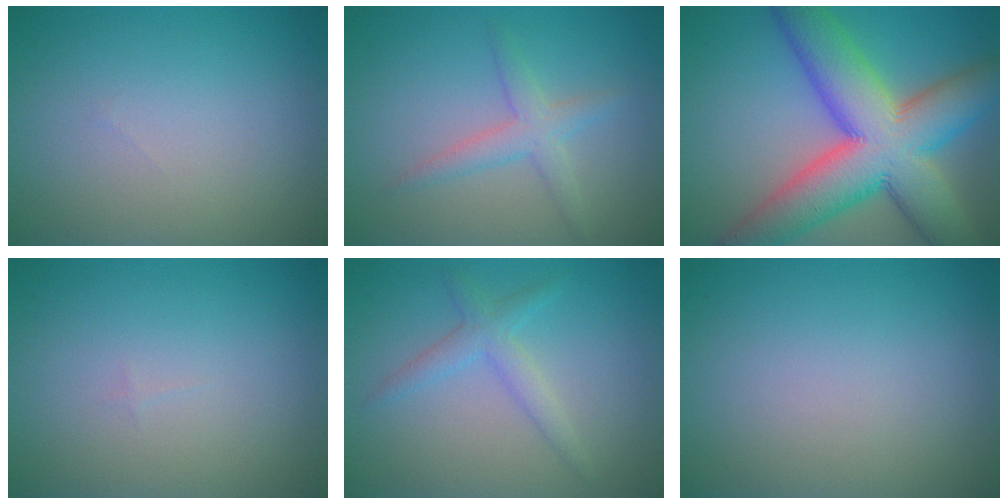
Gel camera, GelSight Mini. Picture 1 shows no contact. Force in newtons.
{"total": 2.5, "press": 2.5, "slide": 0.0}
{"total": 13.6, "press": 13.6, "slide": 0.6}
{"total": 0.0}
{"total": 2.2, "press": 2.2, "slide": 0.1}
{"total": 0.0}